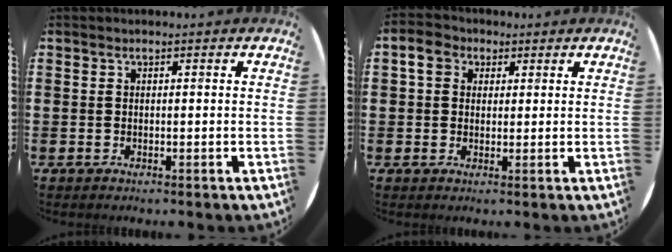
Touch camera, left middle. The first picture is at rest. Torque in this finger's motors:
{"motor_torque": [0.62, -0.23, 0.38, 0.02]}